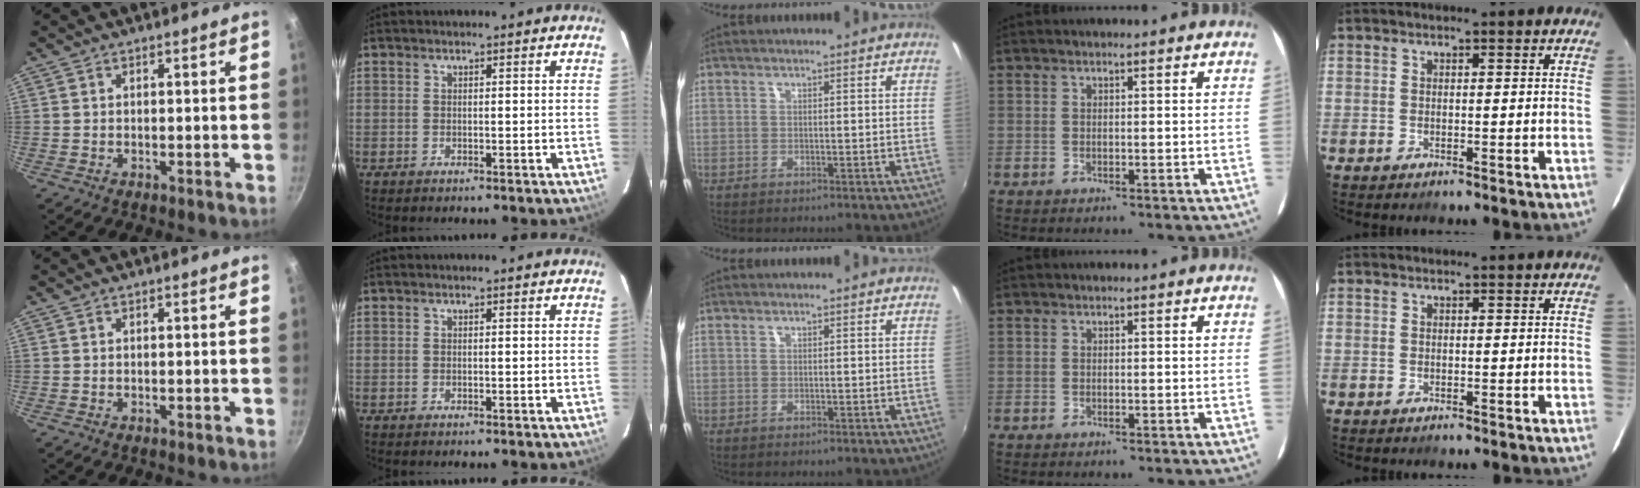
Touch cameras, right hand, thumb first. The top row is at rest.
{}